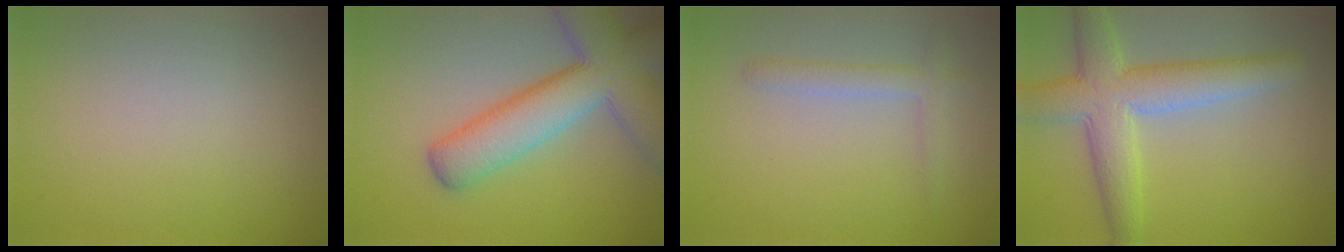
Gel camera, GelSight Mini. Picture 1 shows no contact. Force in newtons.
{"total": 9.4, "press": 9.4, "slide": 0.5}
{"total": 1.8, "press": 1.8, "slide": 0.2}
{"total": 6.5, "press": 6.5, "slide": 0.2}